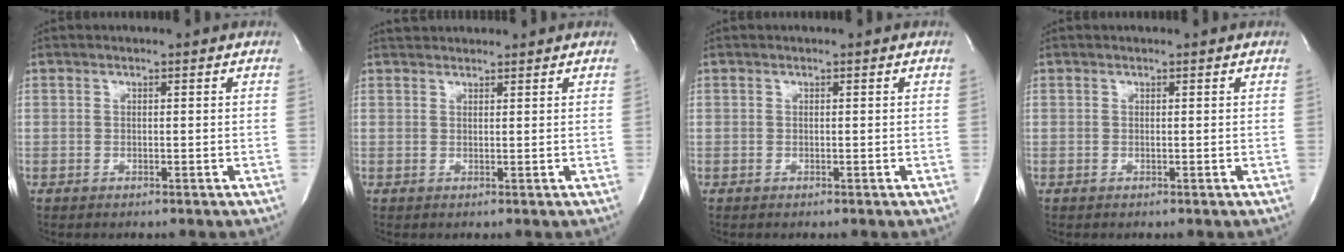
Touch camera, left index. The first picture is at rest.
{"total": 4.1, "force": [3.9, 0.8, 0.7], "torque": [-0.013, 0.034, 0.061]}
{"total": 0.0}
{"total": 1.0, "force": [1.0, 0.1, 0.4], "torque": [-0.009, 0.008, 0.010]}